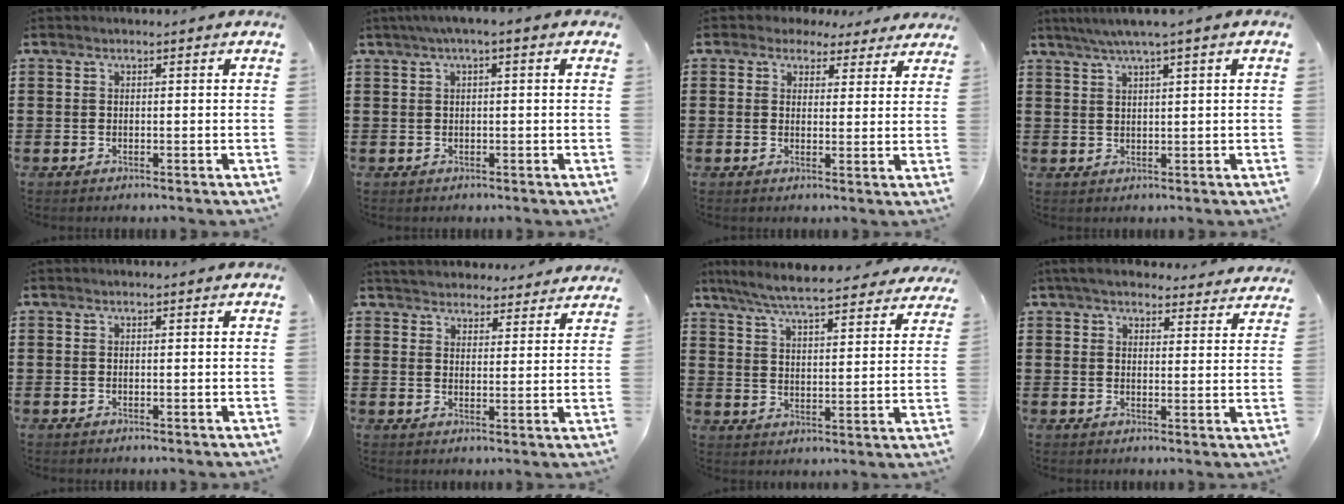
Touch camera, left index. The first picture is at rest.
{"total": 1.5, "force": [-0.3, 0.4, 1.4], "torque": [-0.024, 0.000, -0.008]}
{"total": 3.3, "force": [2.5, 2.0, 0.6], "torque": [-0.018, 0.000, 0.045]}
{"total": 2.9, "force": [1.7, -0.3, 2.3], "torque": [-0.045, 0.002, 0.029]}
{"total": 0.0}
{"total": 3.8, "force": [3.8, 0.5, -0.2], "torque": [-0.013, -0.018, 0.068]}
{"total": 7.1, "force": [6.6, 0.0, 2.6], "torque": [-0.079, -0.038, 0.116]}
{"total": 4.8, "force": [4.5, 0.9, 1.4], "torque": [-0.043, -0.011, 0.082]}